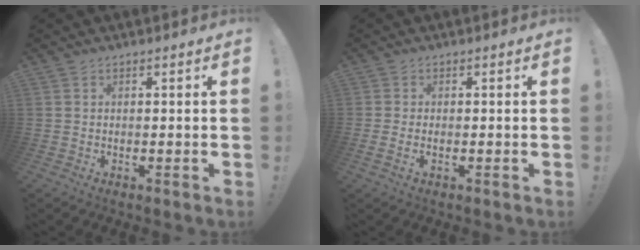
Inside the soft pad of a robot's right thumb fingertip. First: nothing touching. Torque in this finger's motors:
{"motor_torque": [0.32, -0.16, 0.05, -0.05, 0.12]}